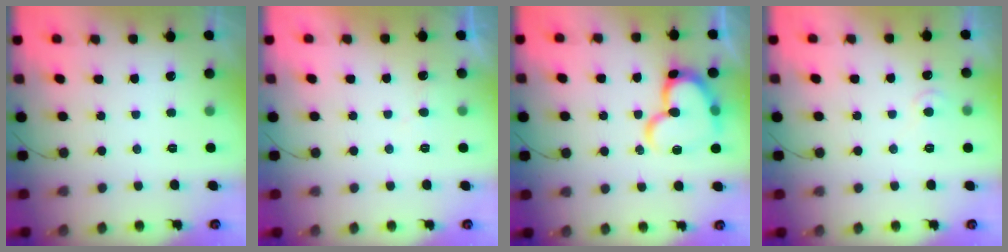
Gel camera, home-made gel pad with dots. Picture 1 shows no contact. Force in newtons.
{"total": 5.4, "press": 5.4, "slide": 0.4}
{"total": 17.3, "press": 17.3, "slide": 1.5}
{"total": 5.3, "press": 5.2, "slide": 0.6}